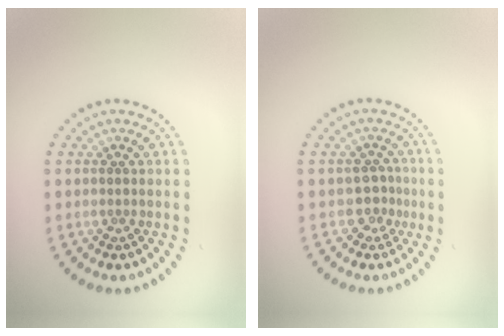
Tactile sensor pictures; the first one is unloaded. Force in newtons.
{"total": 1.6, "press": 1.3, "slide": 1.1}